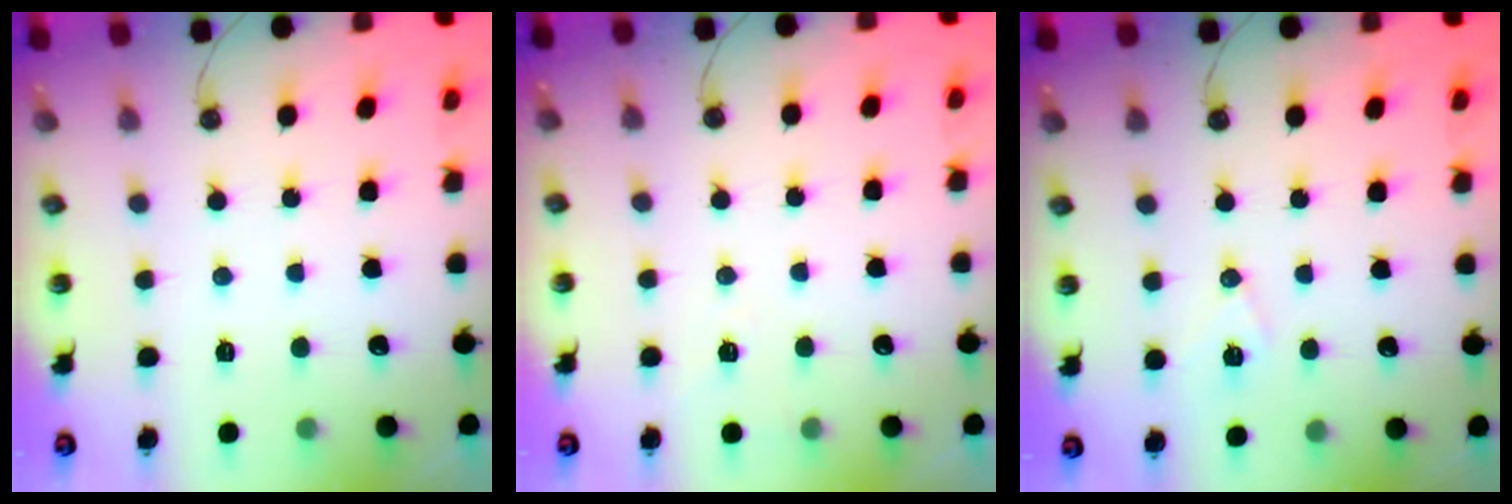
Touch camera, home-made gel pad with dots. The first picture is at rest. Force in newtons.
{"total": 5.1, "press": 3.1, "slide": 4.1}
{"total": 7.3, "press": 6.3, "slide": 3.6}